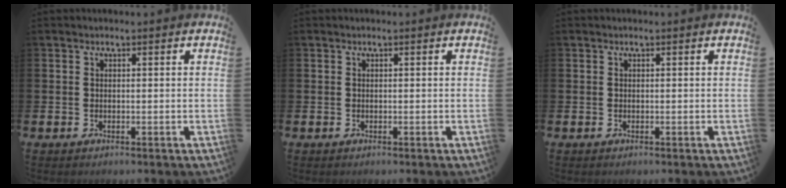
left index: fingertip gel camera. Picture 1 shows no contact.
{"total": 0.0}
{"total": 0.0}